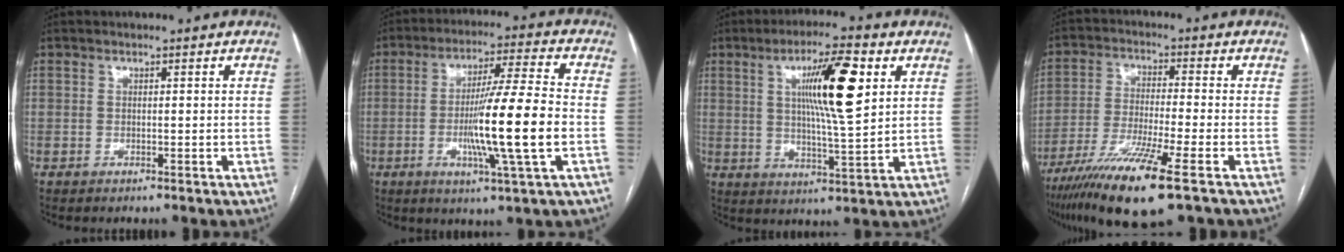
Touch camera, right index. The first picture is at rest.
{"total": 14.1, "force": [-2.6, -0.7, 13.8], "torque": [-0.244, -0.009, -0.053]}
{"total": 12.4, "force": [4.0, 1.1, 11.7], "torque": [-0.196, 0.005, 0.066]}
{"total": 13.5, "force": [-8.1, 0.1, 10.8], "torque": [-0.214, -0.037, -0.147]}